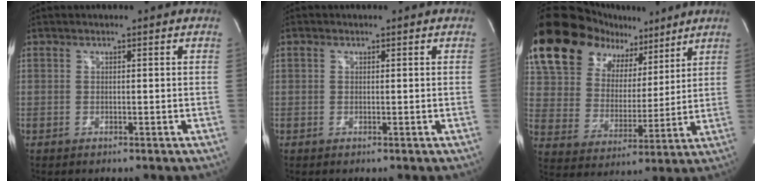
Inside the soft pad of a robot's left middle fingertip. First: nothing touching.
{"total": 1.3, "force": [-0.7, -0.9, -0.7], "torque": [0.004, 0.005, -0.004]}
{"total": 17.8, "force": [12.8, 9.7, 7.8], "torque": [-0.139, 0.055, 0.230]}